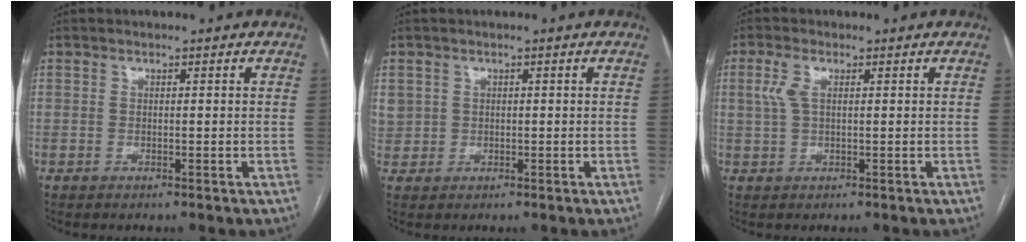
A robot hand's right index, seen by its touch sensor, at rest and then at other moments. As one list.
[{"total": 3.7, "force": [0.8, 3.5, 0.7], "torque": [-0.022, 0.010, 0.028]}, {"total": 3.2, "force": [1.0, 1.3, 2.8], "torque": [-0.075, 0.013, 0.024]}]